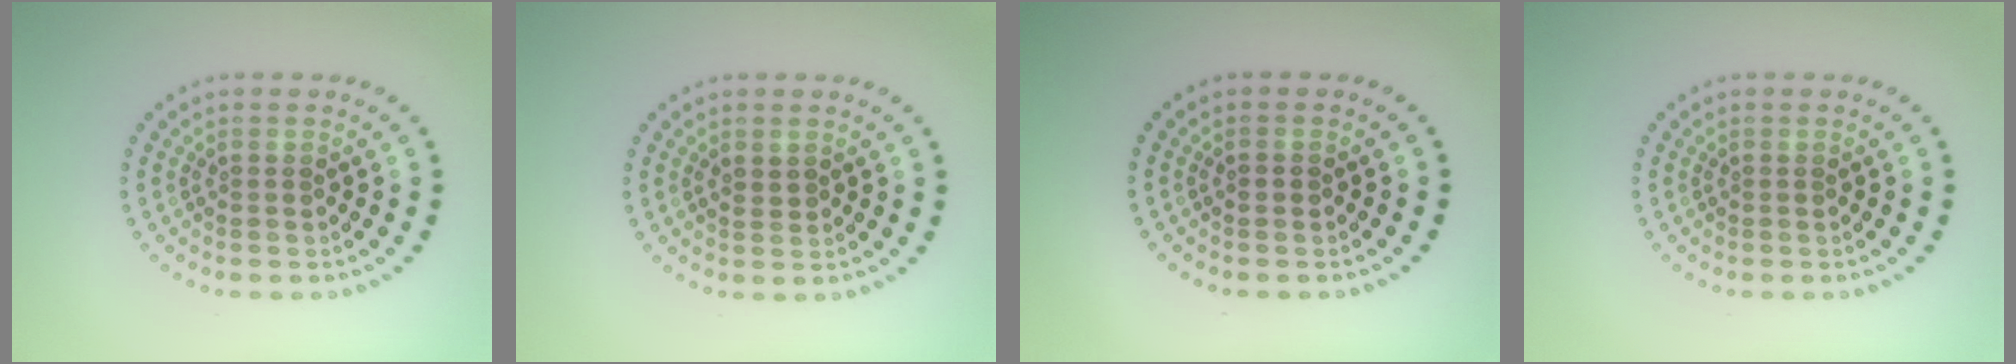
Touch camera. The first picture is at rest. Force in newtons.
{"total": 0.7, "press": 0.6, "slide": 0.3}
{"total": 1.0, "press": 1.0, "slide": 0.2}
{"total": 0.0}